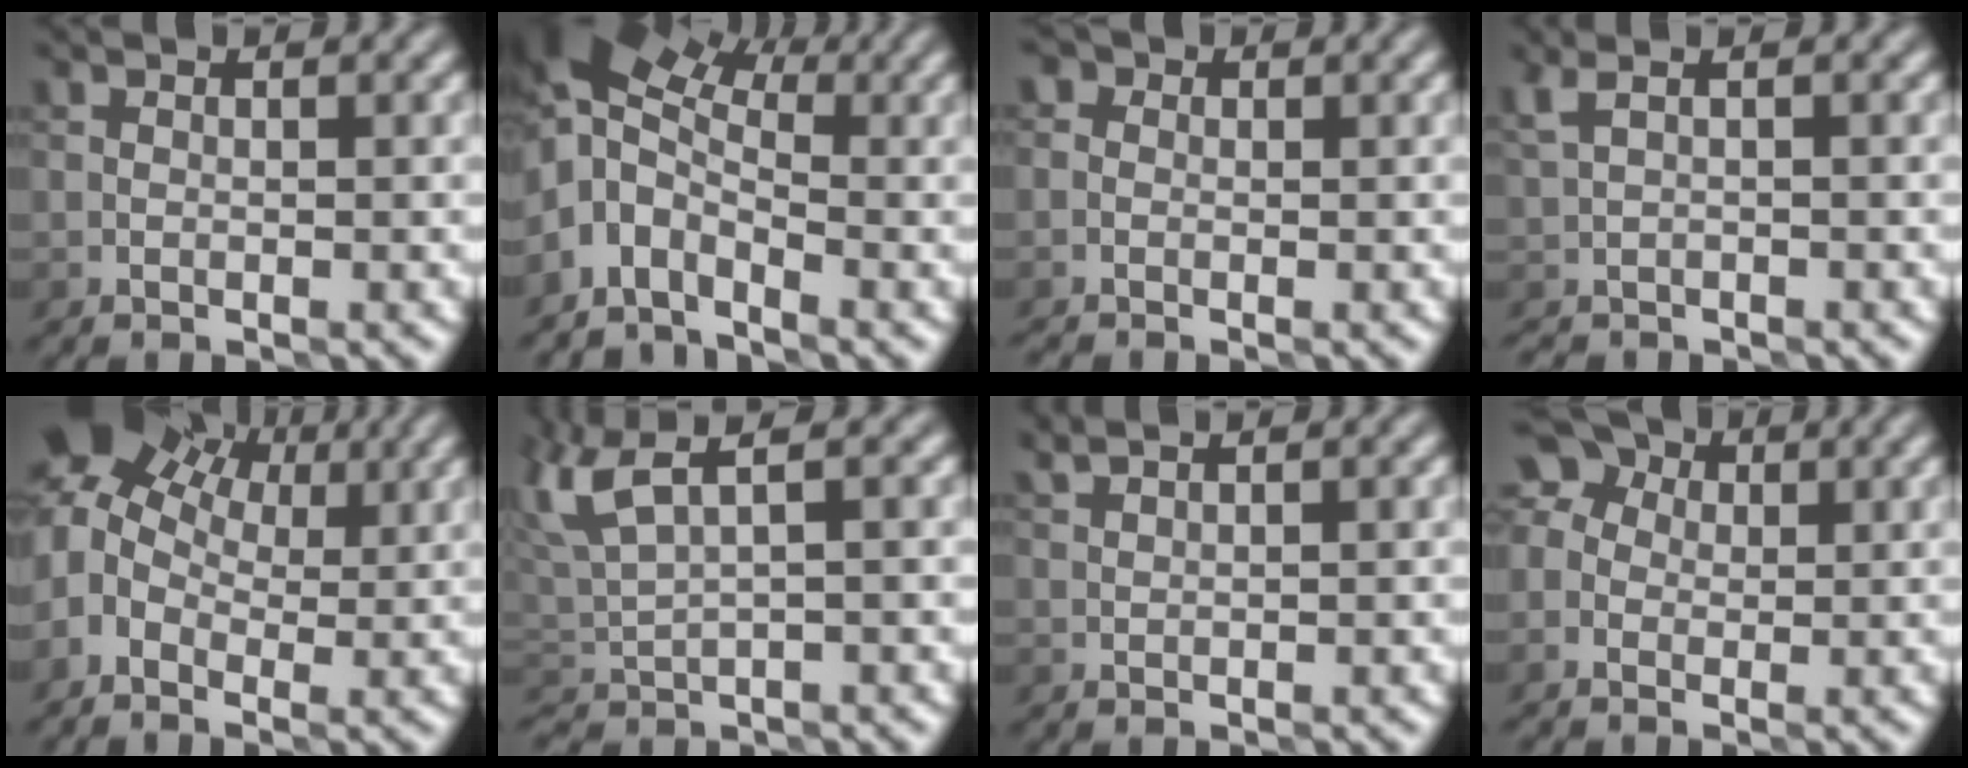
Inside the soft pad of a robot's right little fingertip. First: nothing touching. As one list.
[{"total": 6.4, "force": [-0.3, 4.0, 5.0], "torque": [-0.096, 0.016, -0.032]}, {"total": 1.9, "force": [-0.3, 1.7, 0.8], "torque": [-0.004, 0.009, -0.026]}, {"total": 1.2, "force": [-0.5, 0.4, 1.0], "torque": [-0.021, -0.009, -0.009]}, {"total": 7.7, "force": [2.3, 5.4, 4.9], "torque": [-0.096, 0.025, 0.030]}, {"total": 4.3, "force": [2.8, 1.1, 3.1], "torque": [-0.075, 0.015, 0.060]}, {"total": 0.9, "force": [0.9, 0.1, 0.1], "torque": [-0.001, 0.006, 0.017]}, {"total": 5.7, "force": [1.1, 5.0, 2.6], "torque": [-0.049, 0.032, -0.017]}]